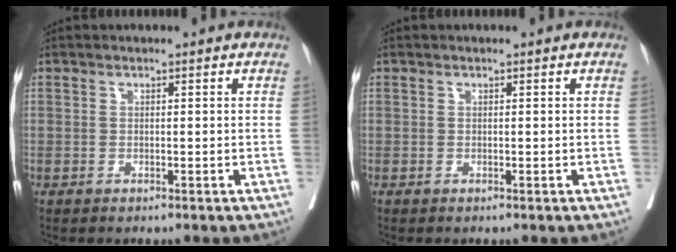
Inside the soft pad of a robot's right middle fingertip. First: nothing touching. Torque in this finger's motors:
{"motor_torque": [-0.12, -0.40, 0.05, 0.00]}